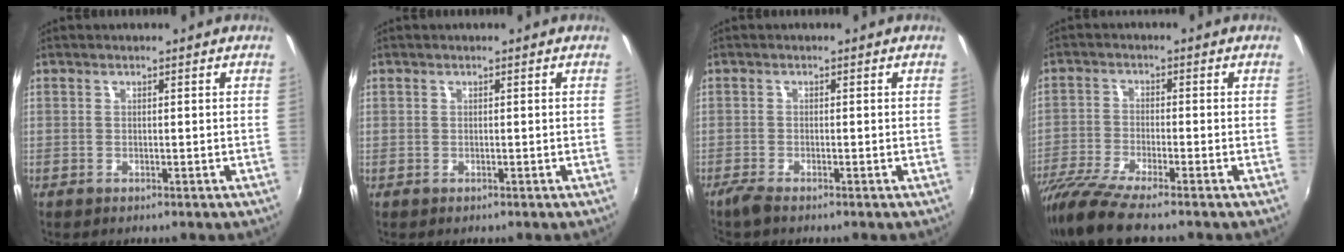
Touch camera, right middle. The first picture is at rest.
{"total": 0.0}
{"total": 2.1, "force": [-1.7, 0.0, 1.3], "torque": [-0.032, -0.006, -0.036]}
{"total": 10.1, "force": [-8.4, 0.5, 5.7], "torque": [-0.135, -0.036, -0.156]}